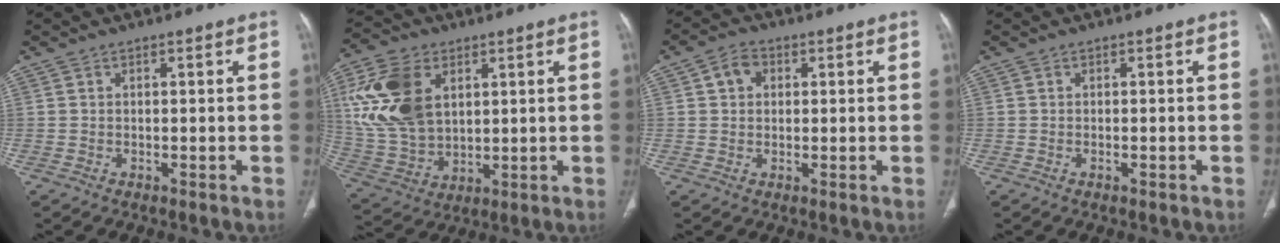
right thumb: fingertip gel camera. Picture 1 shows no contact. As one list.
[{"total": 17.5, "force": [5.3, 11.6, 12.0], "torque": [-0.237, -0.012, 0.112]}, {"total": 4.1, "force": [1.1, 3.3, 2.1], "torque": [-0.025, 0.008, 0.019]}, {"total": 0.7, "force": [-0.3, 0.2, 0.6], "torque": [-0.013, 0.002, -0.004]}]